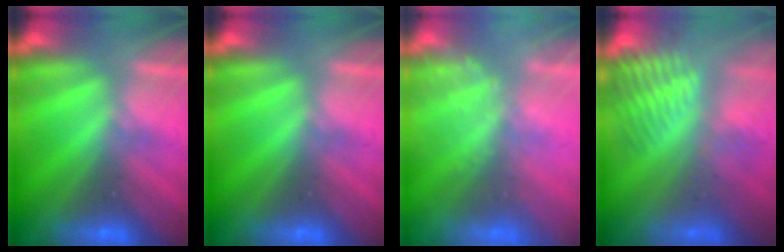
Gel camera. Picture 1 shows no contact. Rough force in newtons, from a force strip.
{"total": 0.0}
{"total": 2.4}
{"total": 4.8}